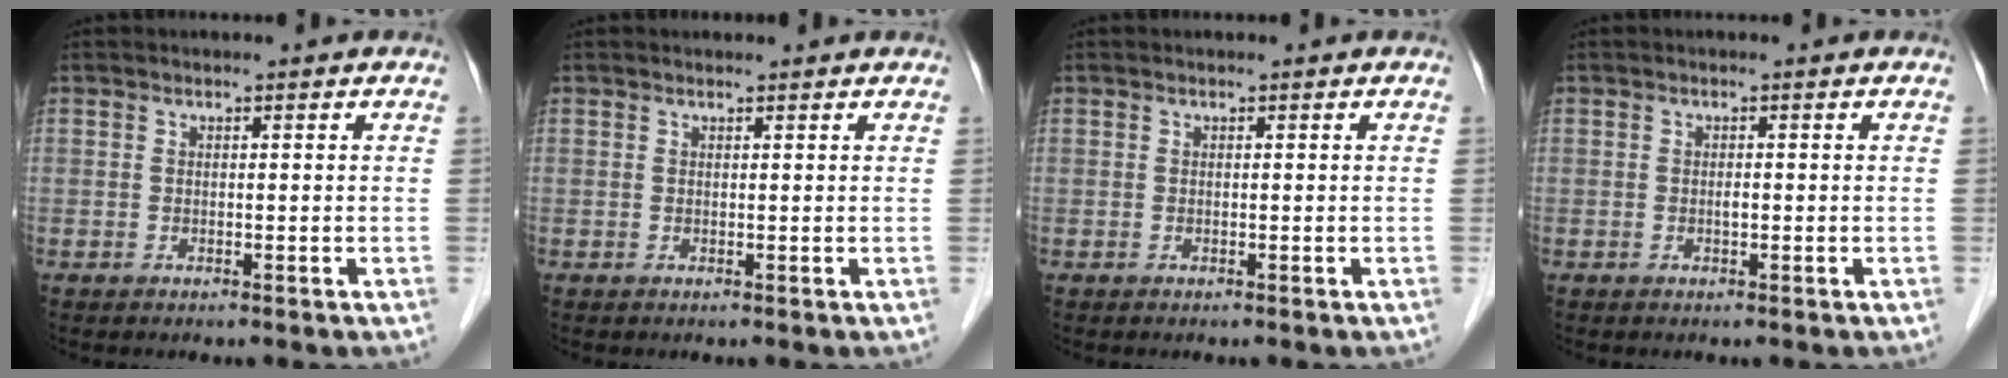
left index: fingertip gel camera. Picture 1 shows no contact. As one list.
[{"total": 1.5, "force": [1.5, 0.1, 0.1], "torque": [-0.011, 0.007, 0.018]}, {"total": 0.0}, {"total": 0.5, "force": [-0.1, 0.1, 0.5], "torque": [-0.008, 0.001, -0.002]}]